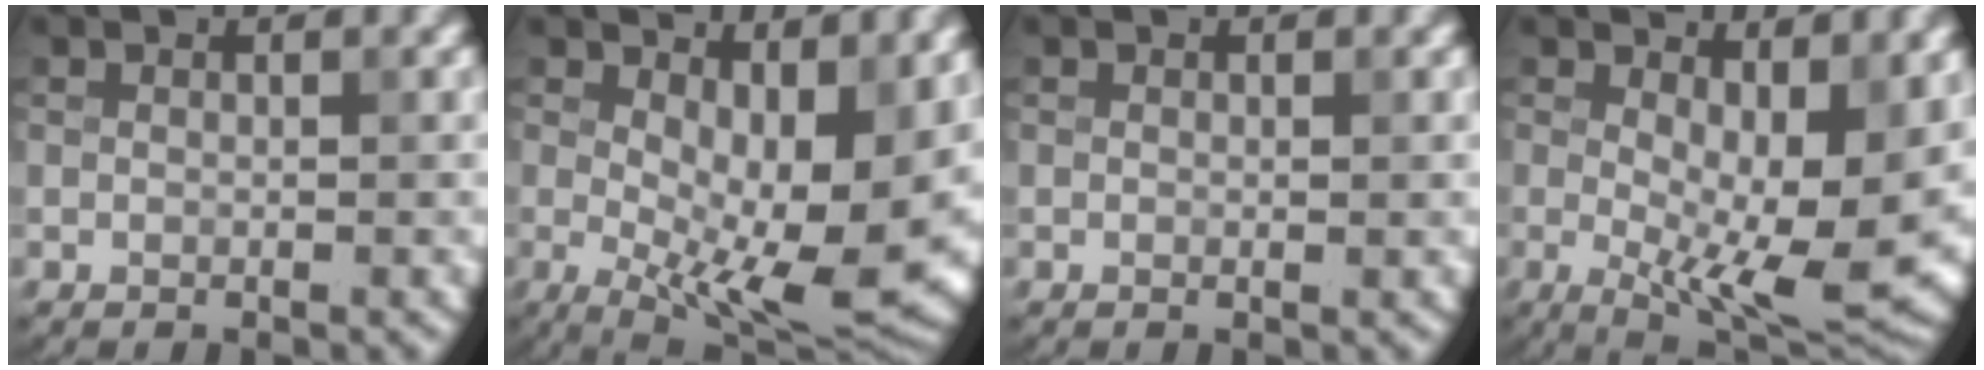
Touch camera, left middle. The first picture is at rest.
{"total": 13.4, "force": [0.1, 5.9, 12.0], "torque": [-0.157, -0.023, 0.017]}
{"total": 0.0}
{"total": 10.8, "force": [-0.3, 4.5, 9.8], "torque": [-0.142, -0.024, 0.004]}